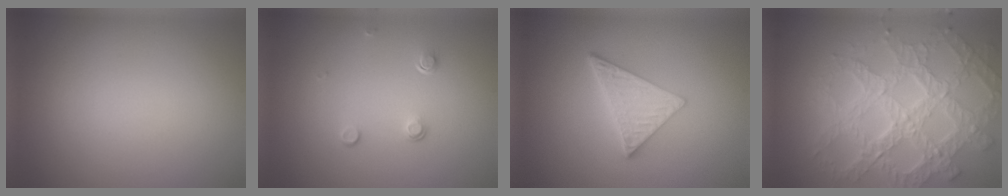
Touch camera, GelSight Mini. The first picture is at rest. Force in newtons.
{"total": 1.0, "press": 0.7, "slide": 0.8}
{"total": 4.8, "press": 3.3, "slide": 3.4}
{"total": 7.8, "press": 5.8, "slide": 5.3}